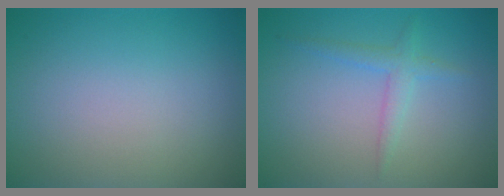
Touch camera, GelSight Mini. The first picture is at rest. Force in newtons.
{"total": 1.7, "press": 1.7, "slide": 0.1}